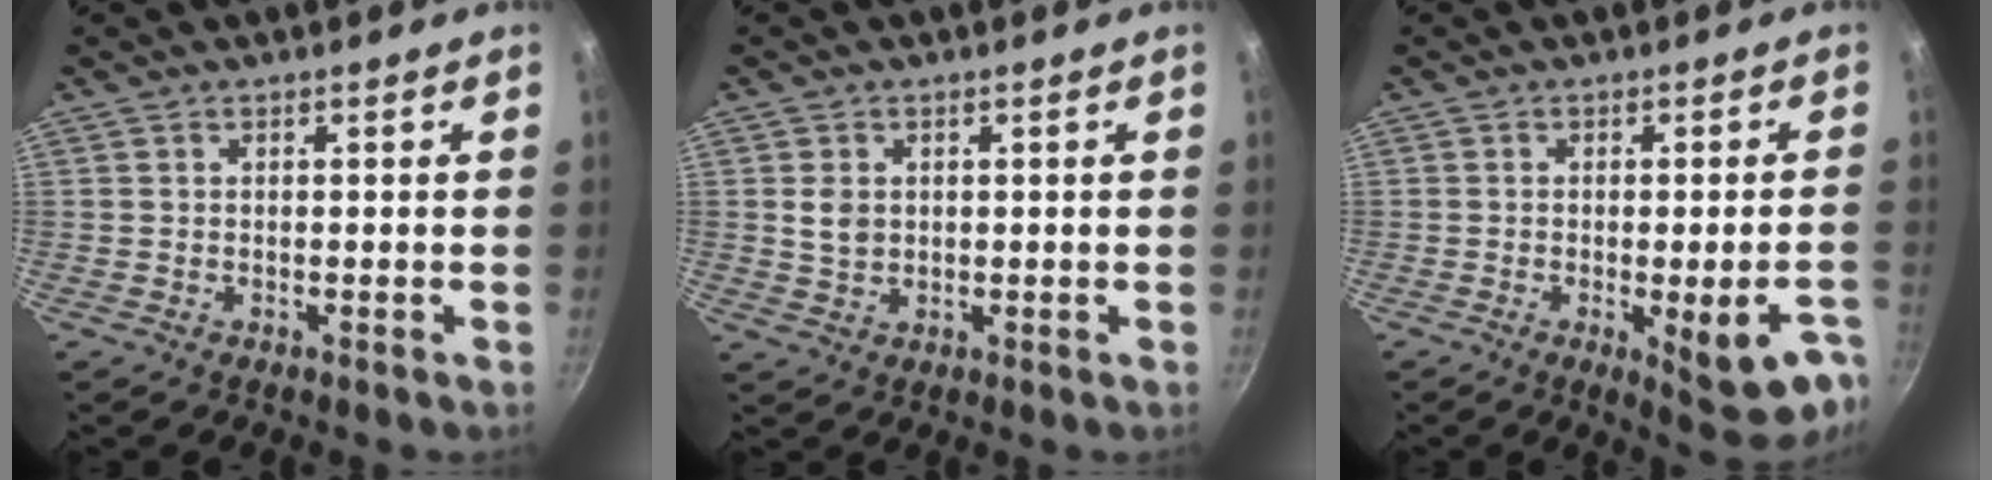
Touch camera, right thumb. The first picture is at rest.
{"total": 3.6, "force": [0.6, 2.9, 2.2], "torque": [-0.032, 0.000, 0.016]}
{"total": 11.8, "force": [-4.4, 3.6, 10.4], "torque": [-0.103, 0.009, -0.047]}